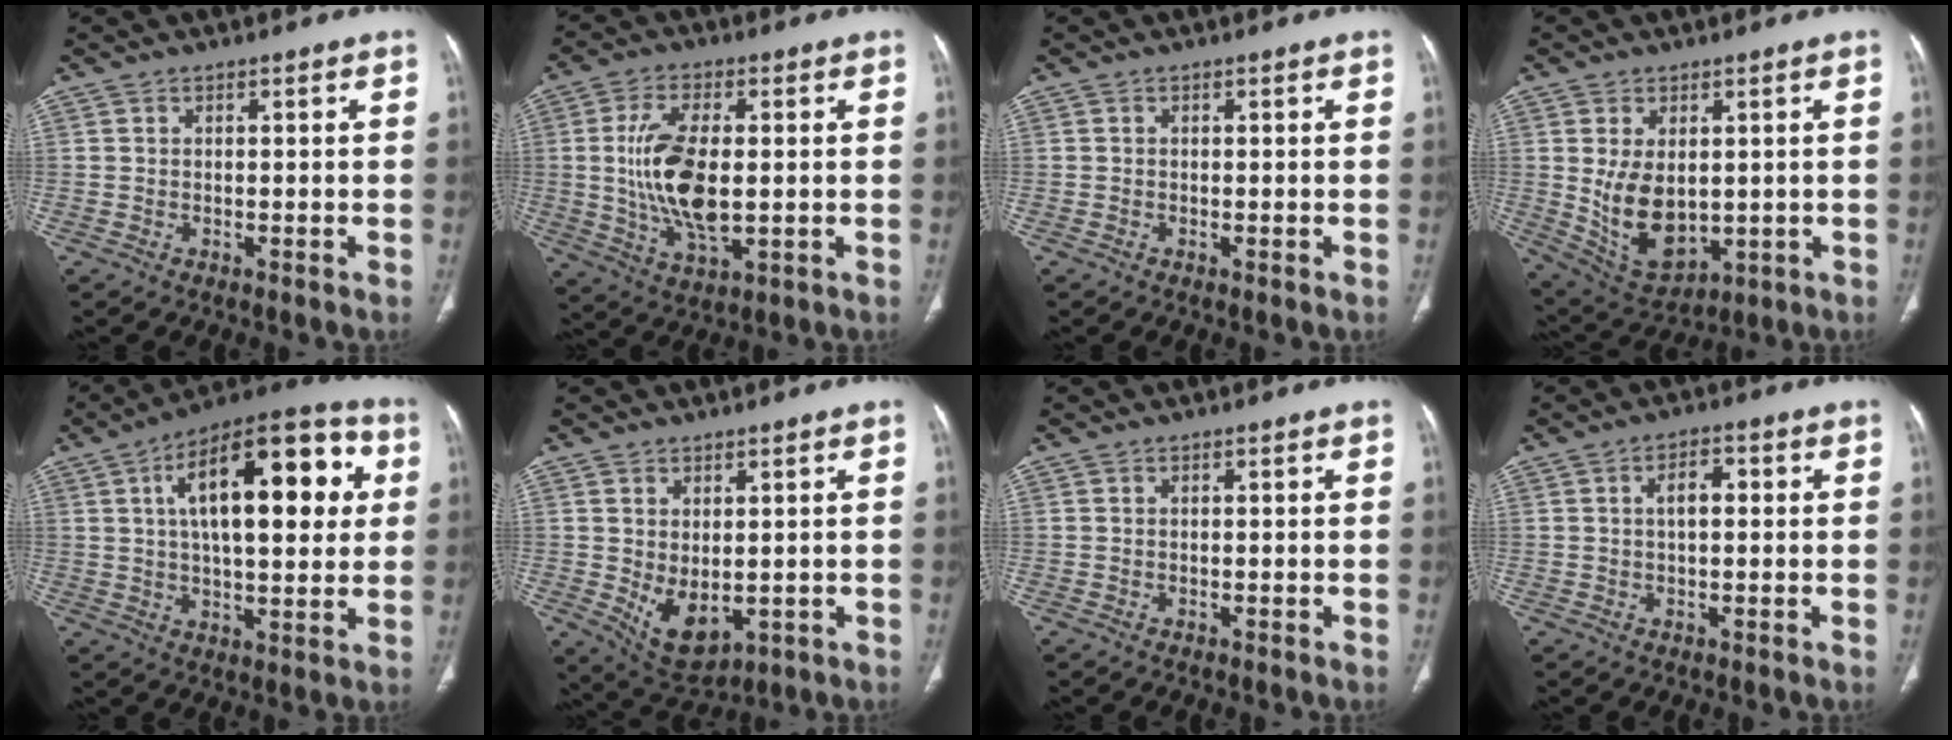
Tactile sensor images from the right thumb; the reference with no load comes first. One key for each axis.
{"total": 13.5, "fx": 0.2, "fy": 6.3, "fz": 11.9, "tx": -0.234, "ty": -0.010, "tz": 0.009}
{"total": 0.0}
{"total": 11.5, "fx": 0.2, "fy": 7.3, "fz": 8.9, "tx": -0.138, "ty": -0.012, "tz": 0.034}
{"total": 23.2, "fx": 5.7, "fy": 9.9, "fz": 20.1, "tx": -0.276, "ty": 0.016, "tz": 0.077}
{"total": 7.7, "fx": -0.7, "fy": 4.6, "fz": 6.2, "tx": -0.090, "ty": -0.011, "tz": 0.015}
{"total": 0.0}
{"total": 4.0, "fx": 0.7, "fy": 1.9, "fz": 3.4, "tx": -0.055, "ty": 0.011, "tz": 0.009}